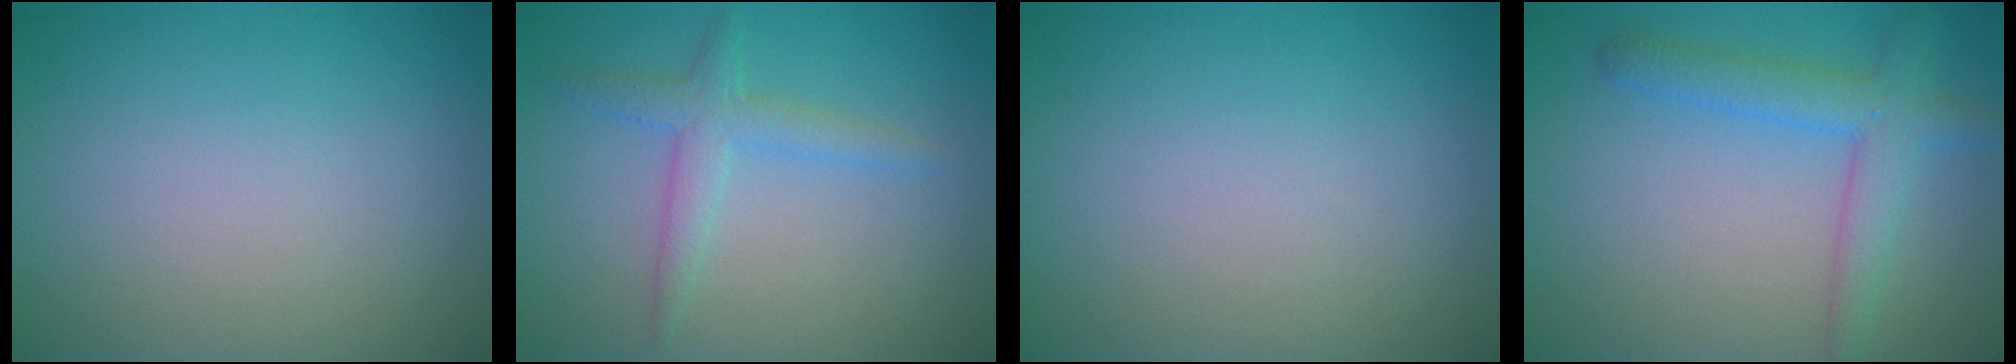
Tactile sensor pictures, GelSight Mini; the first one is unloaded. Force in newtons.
{"total": 2.5, "press": 2.5, "slide": 0.1}
{"total": 0.0}
{"total": 3.9, "press": 3.9, "slide": 0.1}